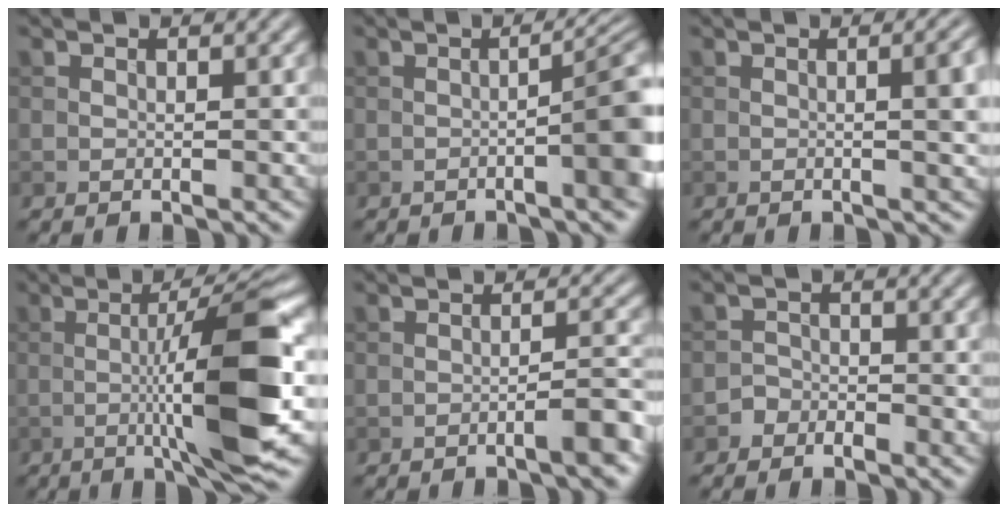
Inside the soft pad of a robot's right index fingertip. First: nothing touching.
{"total": 7.2, "force": [-1.2, 1.6, 7.0], "torque": [-0.082, 0.000, -0.016]}
{"total": 5.5, "force": [0.0, 2.2, 5.0], "torque": [-0.039, 0.009, 0.001]}
{"total": 10.9, "force": [-1.1, 1.7, 10.7], "torque": [-0.156, 0.009, -0.022]}
{"total": 3.2, "force": [-1.7, 0.6, 2.6], "torque": [-0.035, 0.013, -0.033]}
{"total": 1.3, "force": [-0.9, 0.9, 0.1], "torque": [0.002, 0.007, -0.018]}